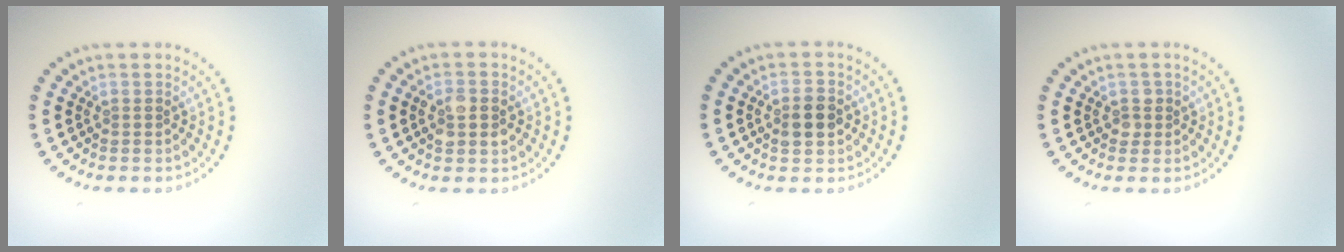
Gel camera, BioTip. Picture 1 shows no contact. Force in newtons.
{"total": 2.8, "press": 2.8, "slide": 0.2}
{"total": 2.9, "press": 2.9, "slide": 0.2}
{"total": 1.0, "press": 0.9, "slide": 0.3}